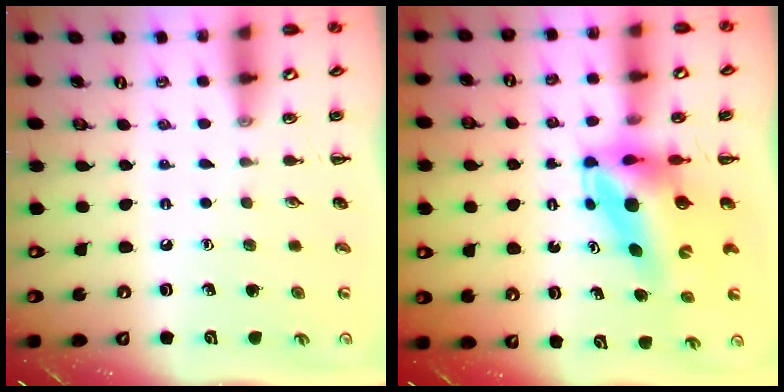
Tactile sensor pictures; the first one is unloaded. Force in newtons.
{"total": 7.5, "press": 7.2, "slide": 2.0}